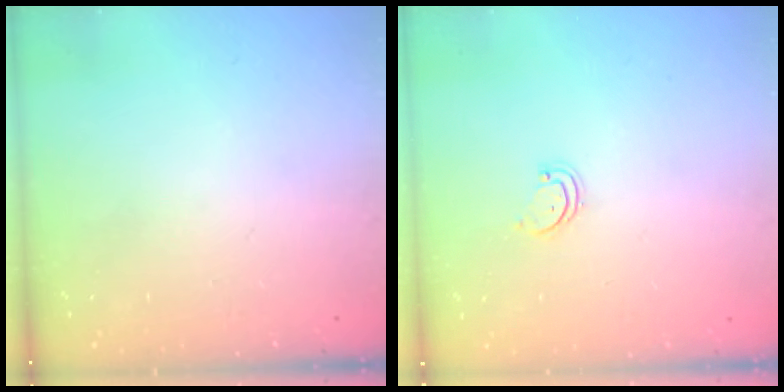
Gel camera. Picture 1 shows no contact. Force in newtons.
{"total": 1.9, "press": 1.9, "slide": 0.2}